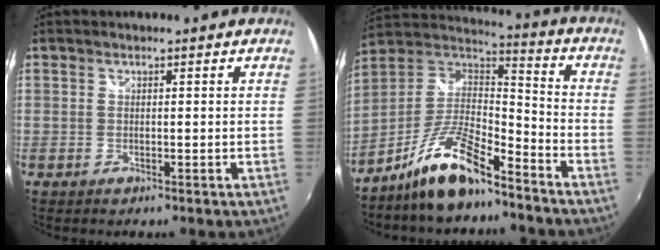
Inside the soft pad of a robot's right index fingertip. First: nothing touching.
{"total": 14.1, "force": [-9.9, 3.8, 9.3], "torque": [-0.198, 0.003, -0.186]}